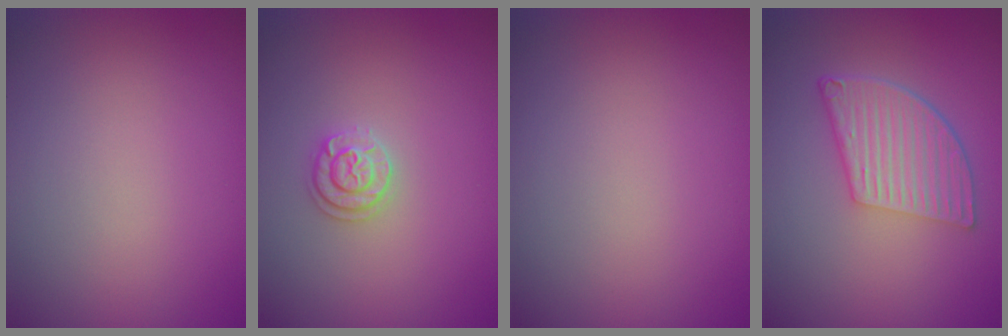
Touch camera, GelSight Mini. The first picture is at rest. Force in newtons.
{"total": 1.8, "press": 1.7, "slide": 0.3}
{"total": 0.0}
{"total": 5.5, "press": 3.8, "slide": 4.0}